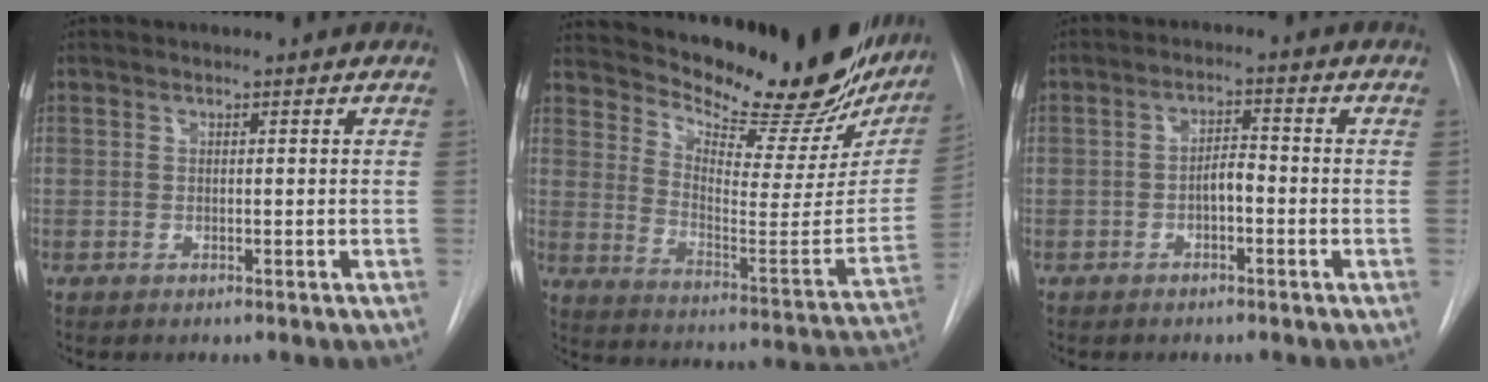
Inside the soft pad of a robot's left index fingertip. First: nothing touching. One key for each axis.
{"total": 28.0, "fx": 24.0, "fy": 7.3, "fz": 12.5, "tx": -0.200, "ty": -0.077, "tz": 0.310}
{"total": 2.9, "fx": -1.1, "fy": 1.0, "fz": 2.5, "tx": -0.039, "ty": 0.006, "tz": -0.019}